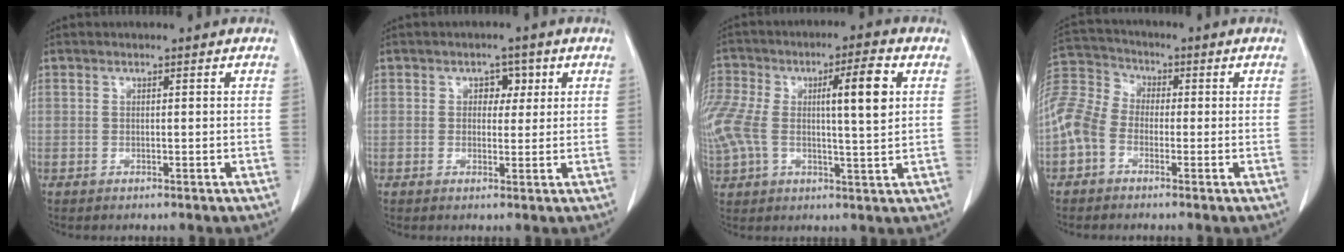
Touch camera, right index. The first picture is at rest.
{"total": 2.8, "force": [0.9, 2.0, 1.7], "torque": [-0.016, 0.008, 0.011]}
{"total": 16.2, "force": [2.6, 5.5, 15.0], "torque": [-0.326, 0.029, 0.047]}
{"total": 9.6, "force": [-2.4, 7.5, 5.5], "torque": [-0.136, 0.033, -0.060]}